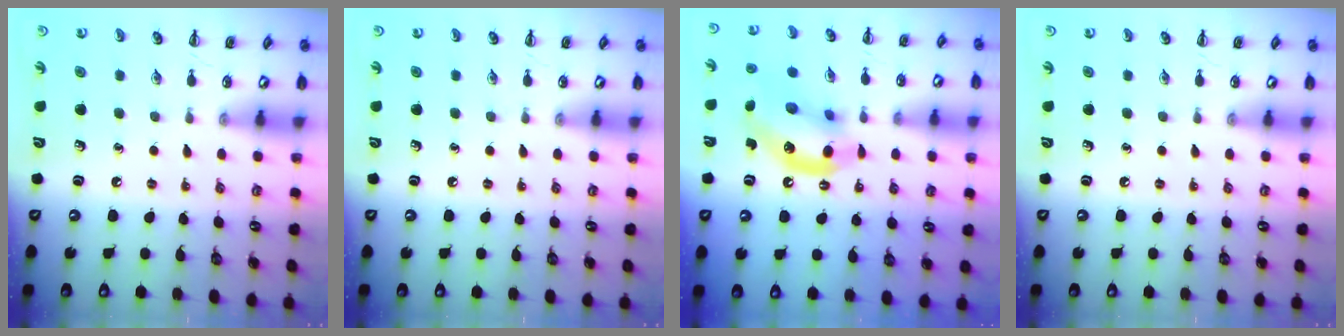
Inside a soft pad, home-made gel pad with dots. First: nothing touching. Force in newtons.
{"total": 0.0}
{"total": 14.7, "press": 14.5, "slide": 2.1}
{"total": 0.0}